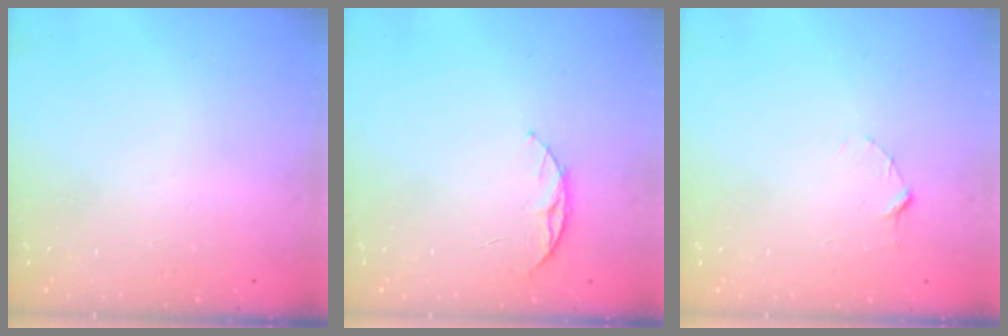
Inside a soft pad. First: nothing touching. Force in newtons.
{"total": 6.0, "press": 5.9, "slide": 0.6}
{"total": 2.9, "press": 2.9, "slide": 0.3}